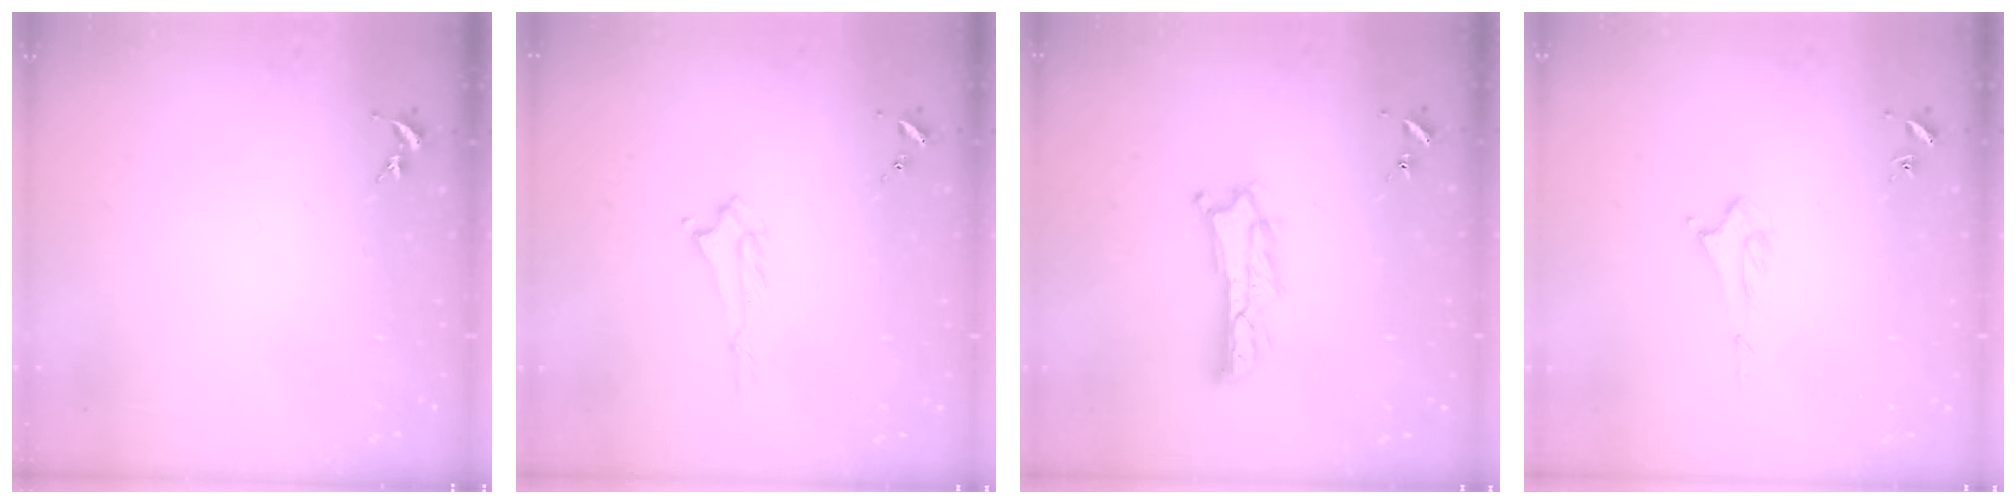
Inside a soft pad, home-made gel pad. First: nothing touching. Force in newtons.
{"total": 1.4, "press": 1.3, "slide": 0.2}
{"total": 4.3, "press": 4.3, "slide": 0.5}
{"total": 1.7, "press": 1.6, "slide": 0.4}